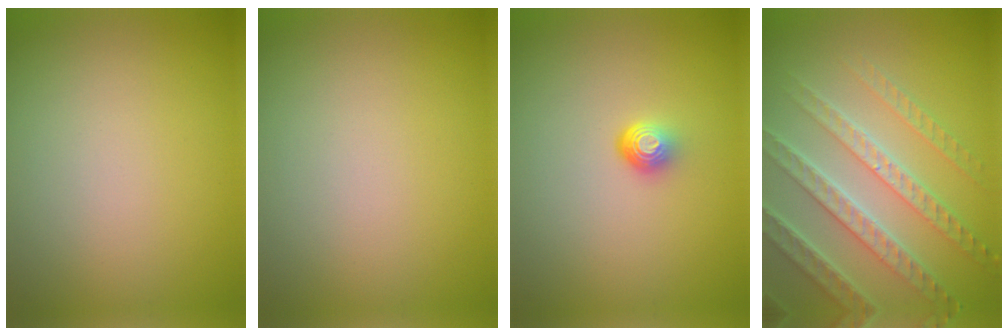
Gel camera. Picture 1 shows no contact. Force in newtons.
{"total": 0.0}
{"total": 1.8, "press": 1.1, "slide": 1.4}
{"total": 6.7, "press": 5.2, "slide": 4.2}